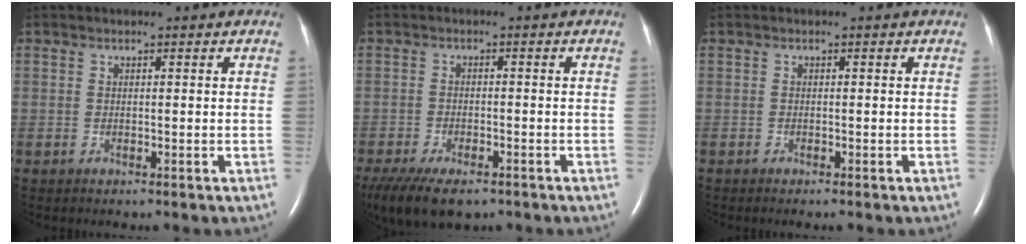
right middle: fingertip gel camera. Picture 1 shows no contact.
{"total": 10.2, "force": [-7.1, 4.1, 6.0], "torque": [-0.111, -0.015, -0.110]}
{"total": 0.8, "force": [-0.6, 0.0, 0.4], "torque": [-0.008, -0.002, -0.008]}